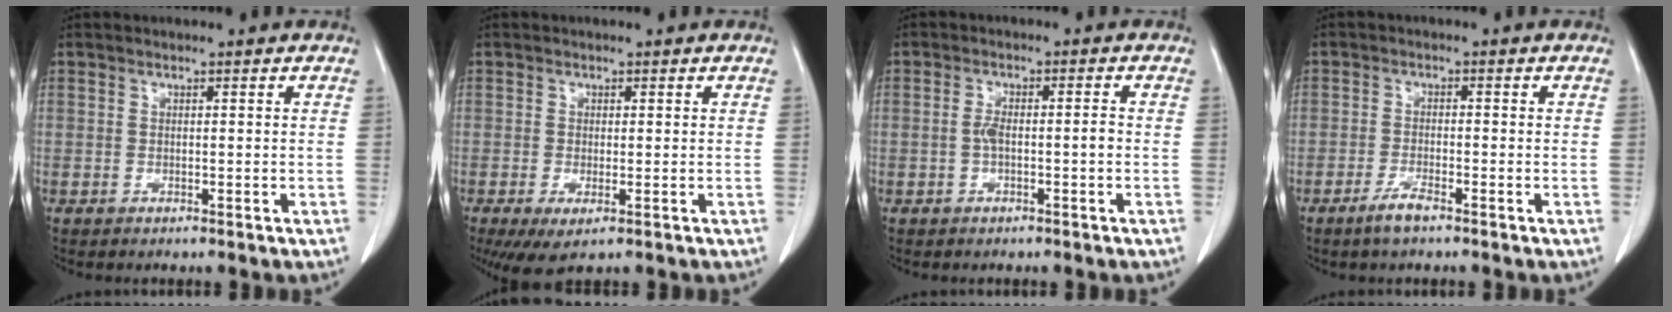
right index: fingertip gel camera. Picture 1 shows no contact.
{"total": 3.1, "force": [-1.1, 1.1, 2.7], "torque": [-0.047, -0.010, -0.013]}
{"total": 3.1, "force": [-0.6, 0.7, 2.9], "torque": [-0.056, 0.006, -0.009]}
{"total": 3.0, "force": [-2.2, 0.4, 2.0], "torque": [-0.044, -0.002, -0.044]}